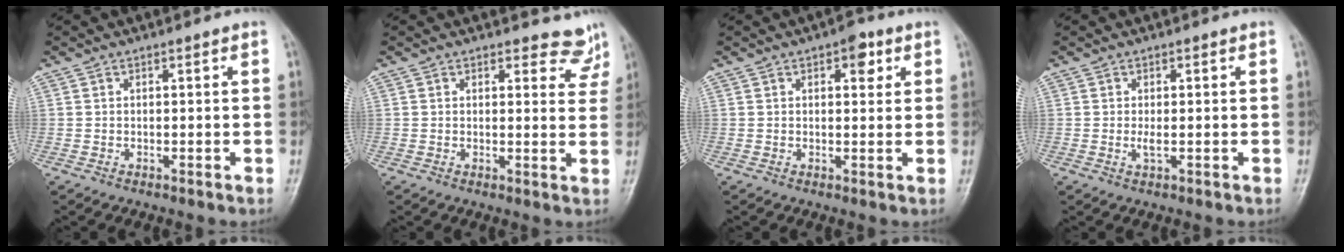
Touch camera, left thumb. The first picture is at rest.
{"total": 4.9, "force": [4.5, 2.0, 0.2], "torque": [0.030, -0.033, 0.035]}
{"total": 4.0, "force": [1.9, 2.1, 2.8], "torque": [-0.021, -0.002, 0.020]}
{"total": 1.4, "force": [-0.2, 0.3, 1.3], "torque": [-0.029, -0.004, -0.003]}